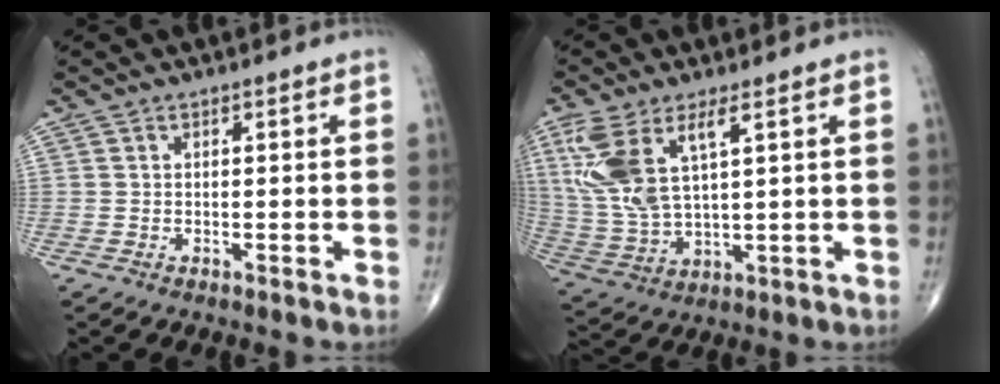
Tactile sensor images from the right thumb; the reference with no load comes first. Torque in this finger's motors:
{"motor_torque": [0.31, 0.43, 1.45, 0.95, 0.17]}